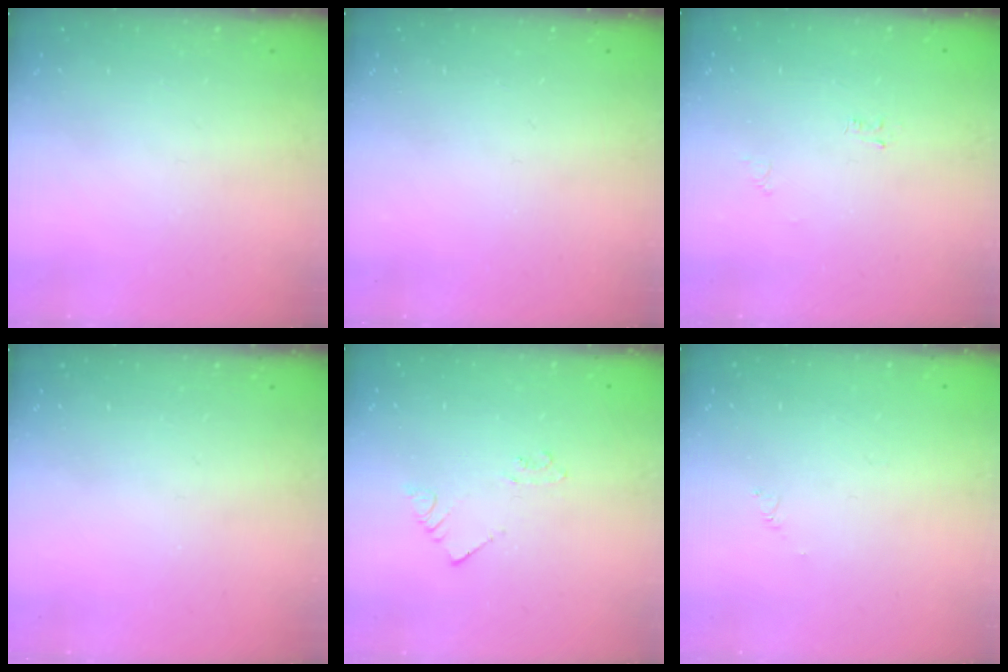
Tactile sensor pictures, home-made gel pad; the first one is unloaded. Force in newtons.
{"total": 0.0}
{"total": 2.5, "press": 2.5, "slide": 0.3}
{"total": 0.0}
{"total": 2.3, "press": 2.3, "slide": 0.1}
{"total": 1.6, "press": 1.5, "slide": 0.3}